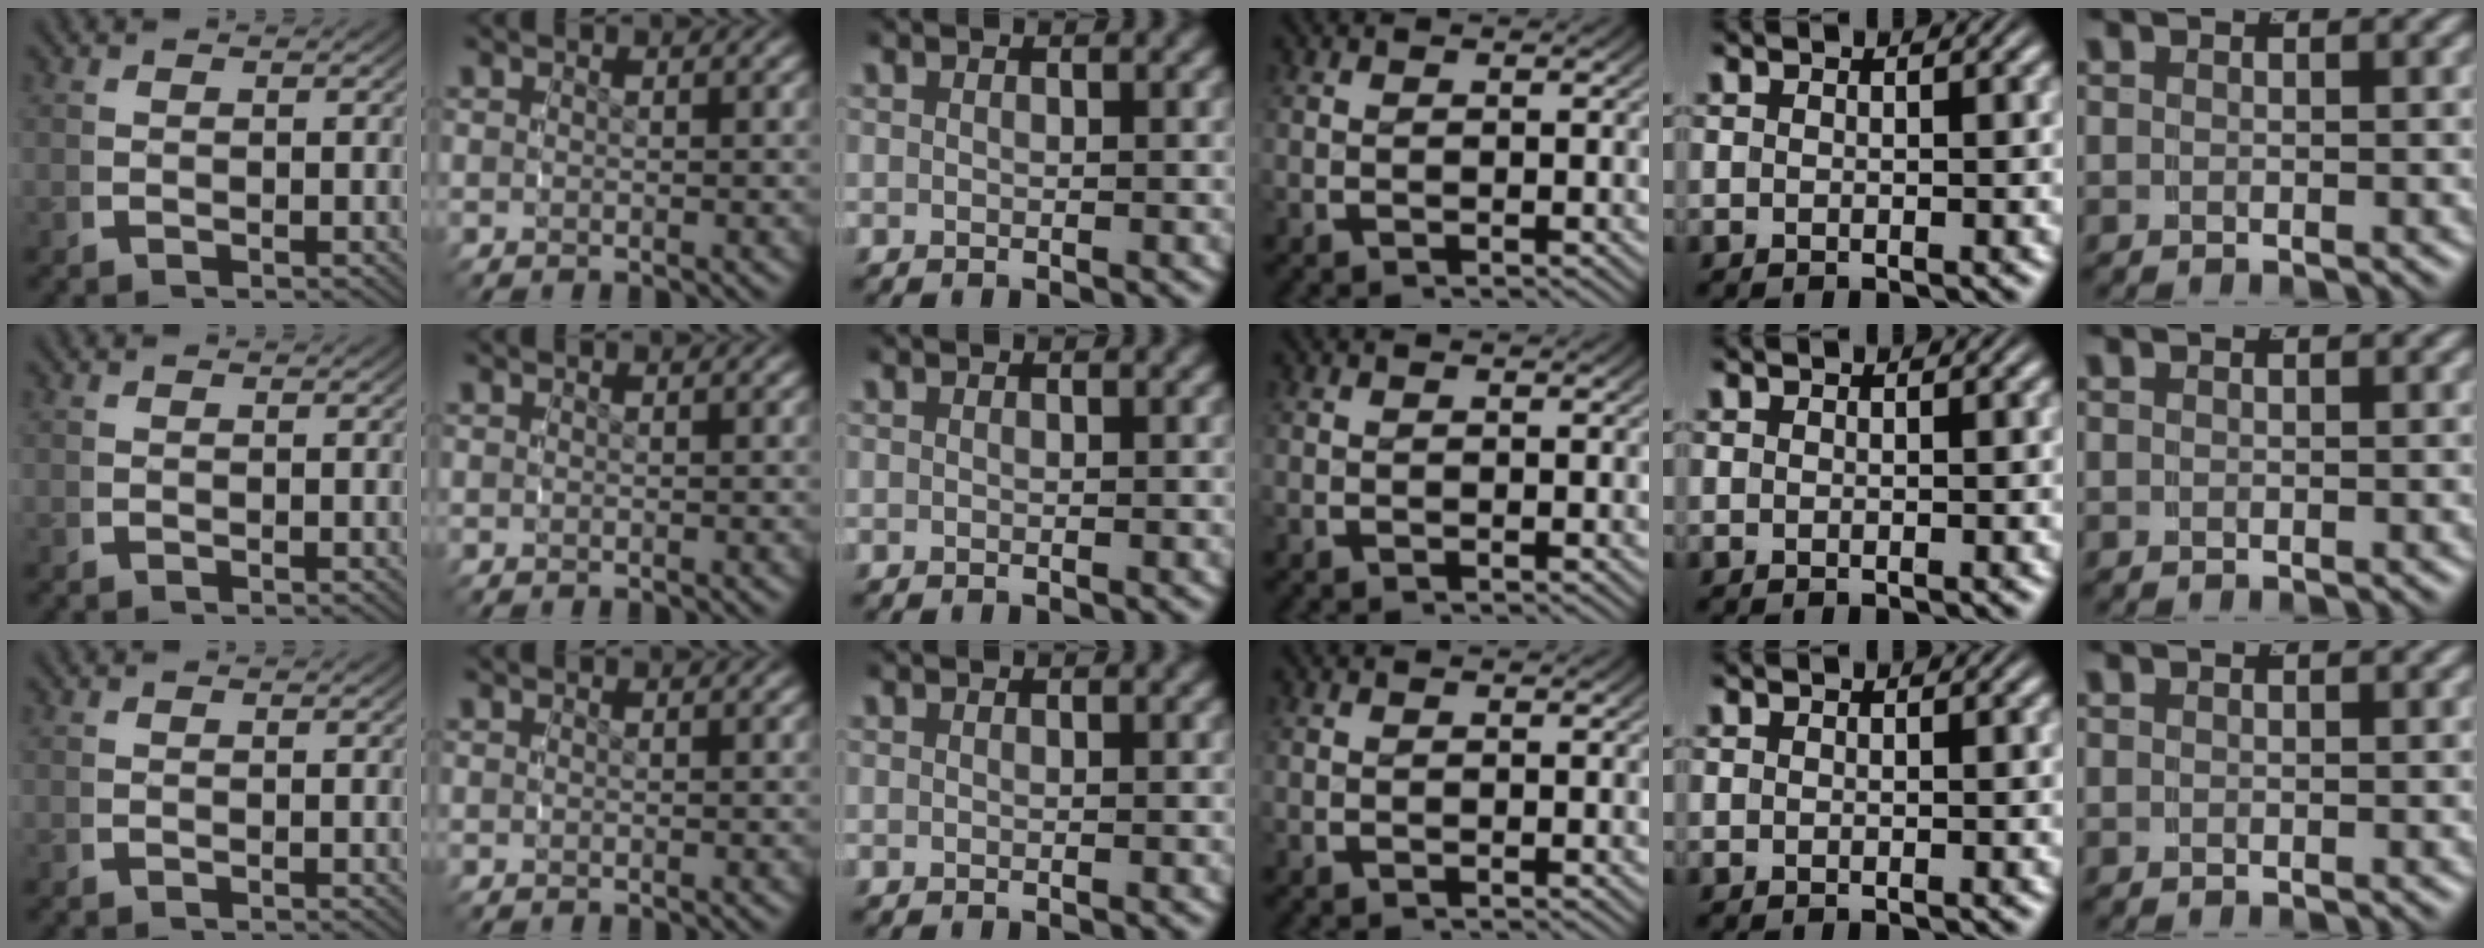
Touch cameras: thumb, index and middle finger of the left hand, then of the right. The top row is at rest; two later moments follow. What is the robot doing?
{"motion": "grasp_and_lifting", "object": "camera"}